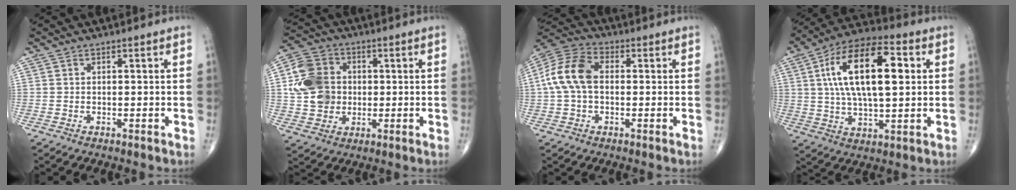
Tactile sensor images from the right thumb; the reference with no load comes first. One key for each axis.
{"total": 12.1, "fx": 0.8, "fy": 10.2, "fz": 6.5, "tx": -0.106, "ty": 0.013, "tz": 0.012}
{"total": 11.2, "fx": 0.5, "fy": 7.3, "fz": 8.5, "tx": -0.179, "ty": 0.033, "tz": 0.001}
{"total": 19.8, "fx": 4.2, "fy": 8.8, "fz": 17.2, "tx": -0.294, "ty": 0.013, "tz": 0.066}